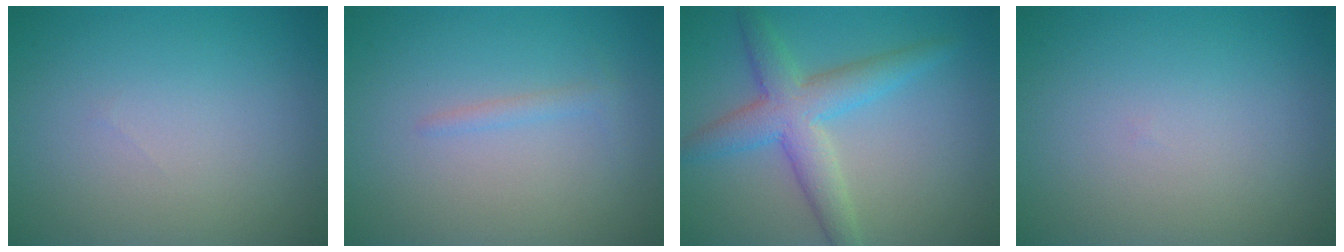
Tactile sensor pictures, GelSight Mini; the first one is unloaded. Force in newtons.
{"total": 0.9, "press": 0.9, "slide": 0.1}
{"total": 4.9, "press": 4.9, "slide": 0.1}
{"total": 0.0}